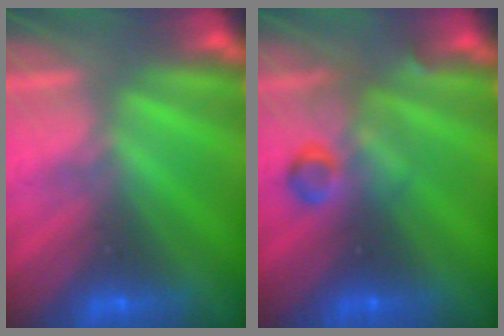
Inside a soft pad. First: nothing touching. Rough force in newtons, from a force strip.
{"total": 2.8}